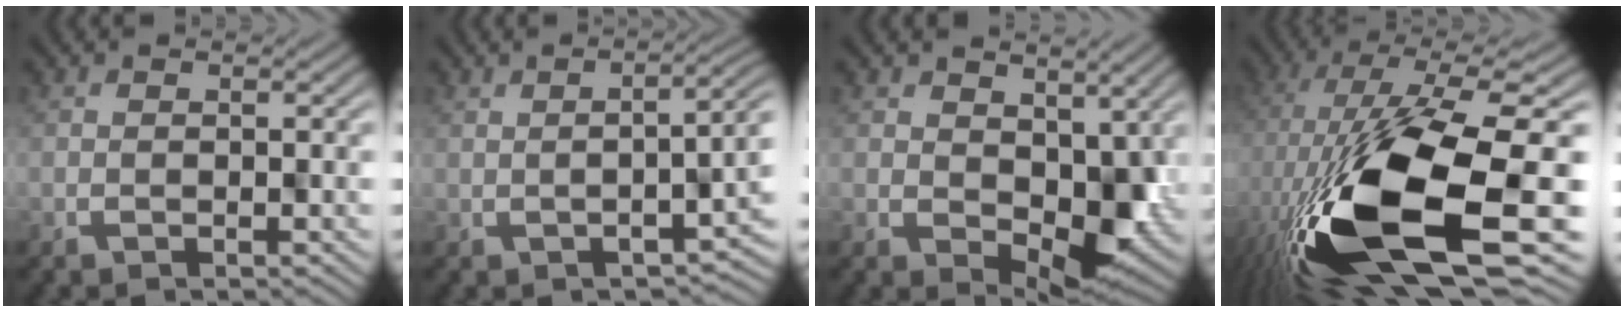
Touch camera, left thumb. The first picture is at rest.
{"total": 3.2, "force": [-0.1, 1.0, 3.1], "torque": [-0.040, 0.002, 0.004]}
{"total": 5.3, "force": [1.1, 3.3, 4.1], "torque": [-0.066, -0.019, 0.019]}
{"total": 17.6, "force": [-2.8, 6.8, 15.9], "torque": [-0.314, -0.026, -0.046]}